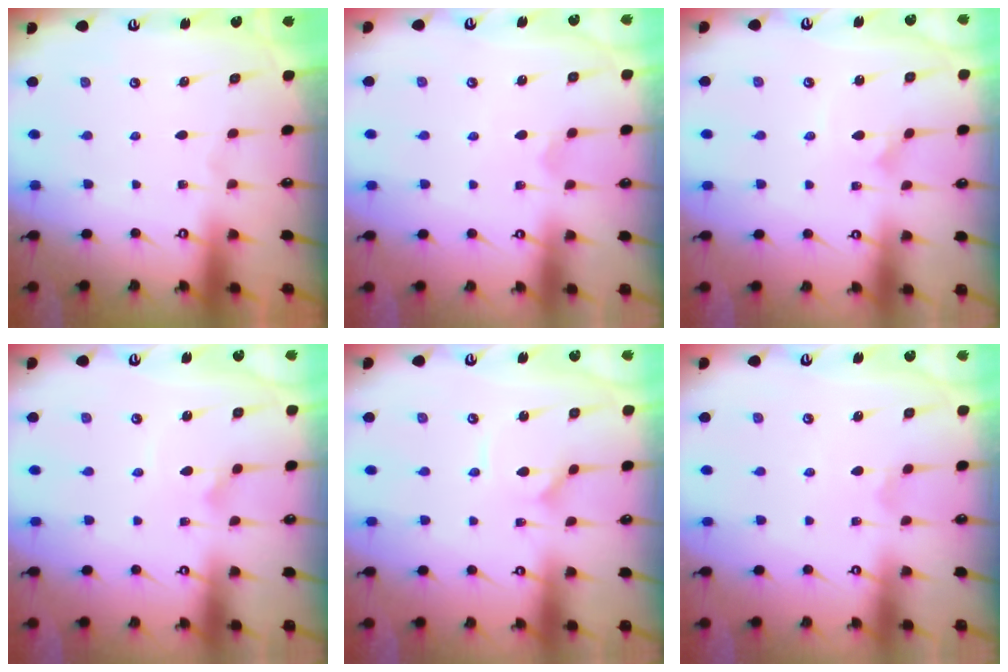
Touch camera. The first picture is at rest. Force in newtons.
{"total": 2.5, "press": 2.4, "slide": 0.6}
{"total": 1.4, "press": 1.4, "slide": 0.1}
{"total": 2.7, "press": 2.7, "slide": 0.2}
{"total": 0.9, "press": 0.9, "slide": 0.0}
{"total": 2.0, "press": 2.0, "slide": 0.2}